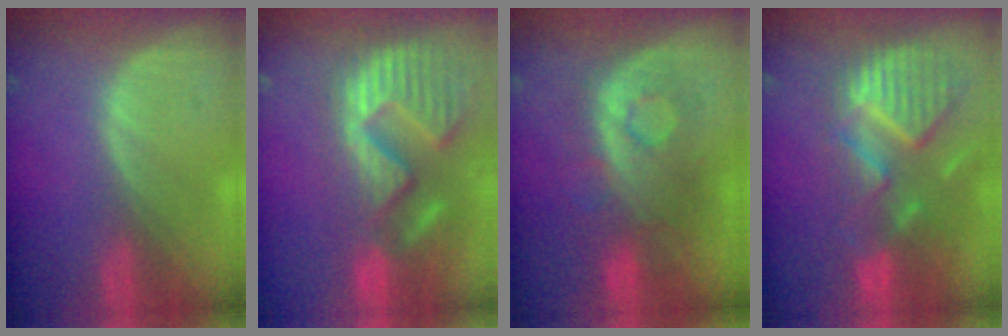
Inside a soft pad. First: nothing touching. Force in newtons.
{"total": 15.1, "press": 12.7, "slide": 8.2}
{"total": 8.3, "press": 8.3, "slide": 0.9}
{"total": 11.9, "press": 10.3, "slide": 5.9}